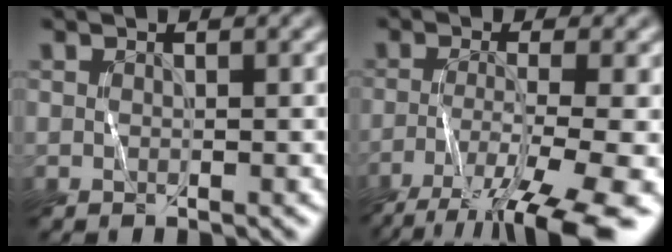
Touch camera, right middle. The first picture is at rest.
{"total": 9.7, "force": [-6.3, 2.1, 7.1], "torque": [-0.121, -0.012, -0.110]}